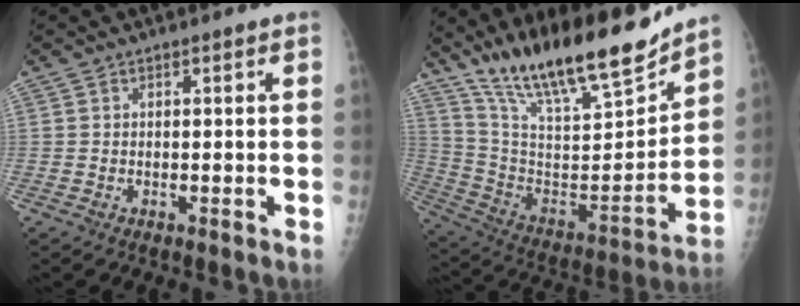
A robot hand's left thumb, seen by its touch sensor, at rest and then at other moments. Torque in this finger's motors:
{"motor_torque": [1.93, 1.38, 1.40, -1.37, 0.13]}